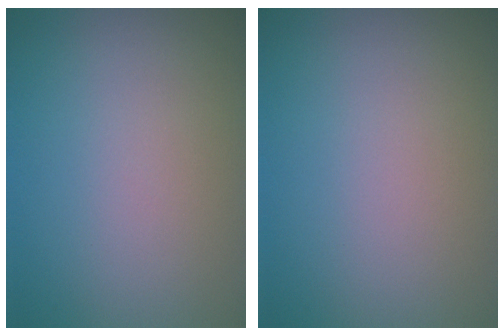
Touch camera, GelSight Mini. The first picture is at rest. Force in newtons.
{"total": 0.0}